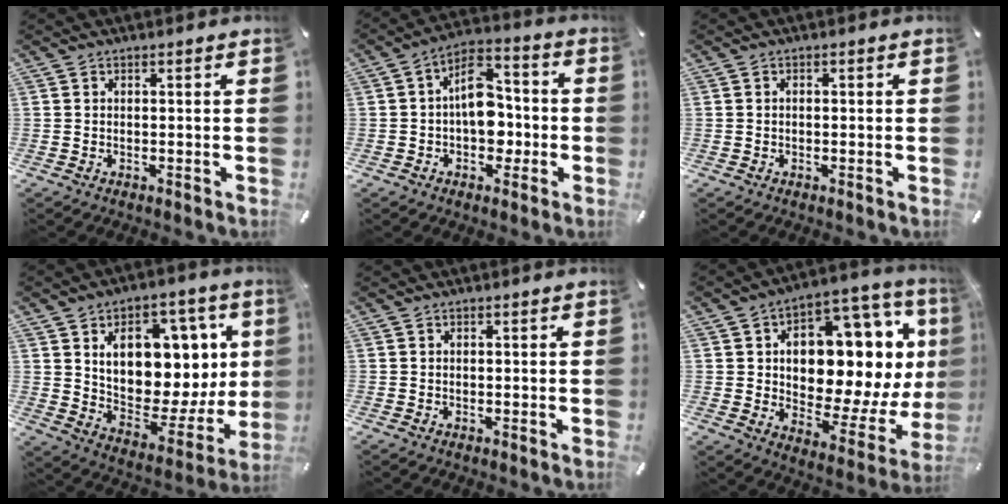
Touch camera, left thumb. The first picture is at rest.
{"total": 11.4, "force": [-0.9, 8.0, 8.0], "torque": [-0.116, 0.014, -0.014]}
{"total": 0.6, "force": [-0.3, 0.4, 0.3], "torque": [-0.007, 0.000, -0.006]}
{"total": 16.1, "force": [6.2, 10.4, 10.7], "torque": [-0.149, -0.053, 0.109]}
{"total": 0.0}
{"total": 18.3, "force": [4.5, 10.9, 14.0], "torque": [-0.193, -0.051, 0.071]}